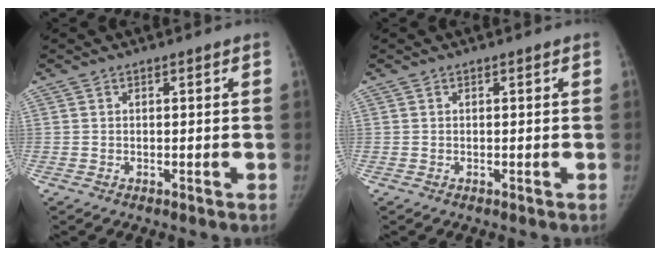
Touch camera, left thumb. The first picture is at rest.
{"total": 0.0}